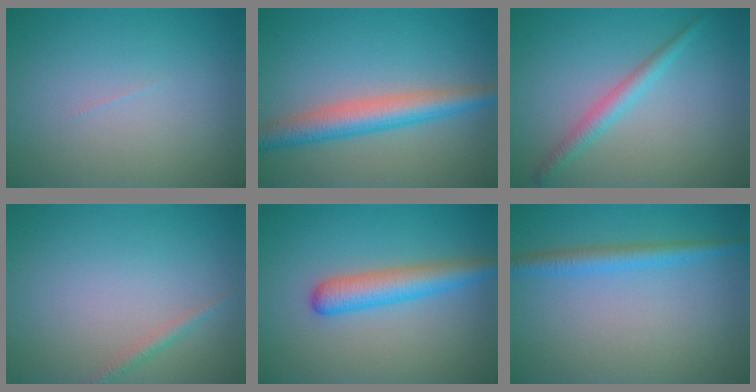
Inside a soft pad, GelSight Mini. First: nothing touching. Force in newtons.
{"total": 4.7, "press": 4.7, "slide": 0.1}
{"total": 2.2, "press": 2.2, "slide": 0.1}
{"total": 1.0, "press": 1.0, "slide": 0.0}
{"total": 3.8, "press": 3.8, "slide": 0.2}
{"total": 2.4, "press": 2.4, "slide": 0.1}